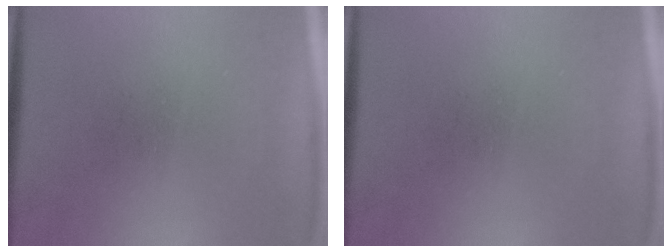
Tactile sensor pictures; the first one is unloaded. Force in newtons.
{"total": 0.0}